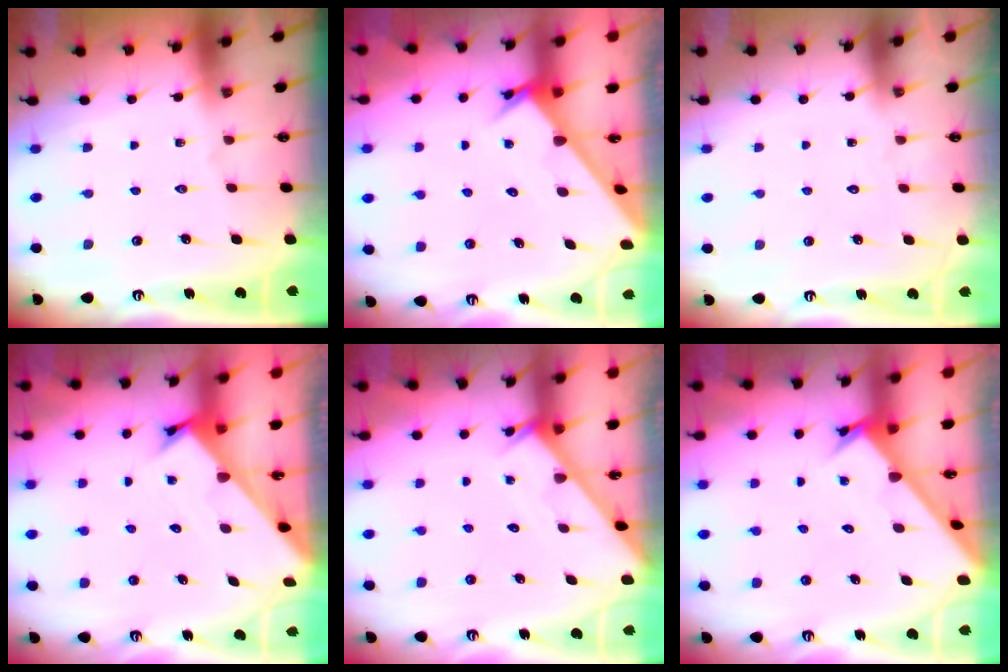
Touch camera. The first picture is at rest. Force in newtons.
{"total": 2.9, "press": 2.9, "slide": 0.1}
{"total": 1.4, "press": 1.4, "slide": 0.1}
{"total": 2.3, "press": 2.3, "slide": 0.2}
{"total": 2.0, "press": 2.0, "slide": 0.1}
{"total": 2.5, "press": 2.5, "slide": 0.3}